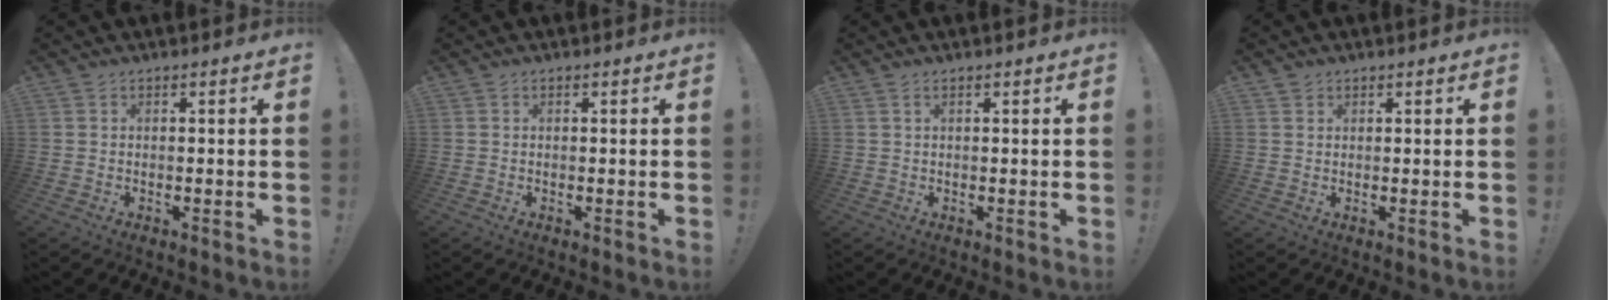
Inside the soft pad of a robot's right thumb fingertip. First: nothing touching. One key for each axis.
{"total": 0.0}
{"total": 1.0, "fx": 0.3, "fy": 0.0, "fz": 0.9, "tx": -0.025, "ty": 0.003, "tz": 0.006}
{"total": 1.1, "fx": 0.8, "fy": 0.7, "fz": 0.1, "tx": 0.003, "ty": -0.002, "tz": 0.015}